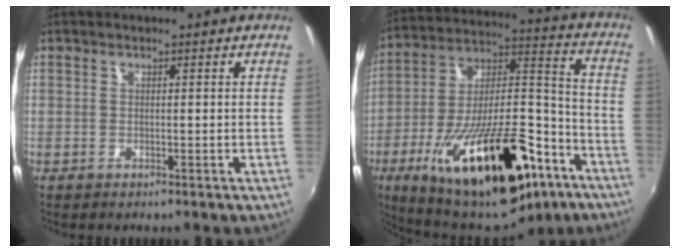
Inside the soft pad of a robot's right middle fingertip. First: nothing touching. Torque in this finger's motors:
{"motor_torque": [2.14, 0.00, 0.86, 0.21]}